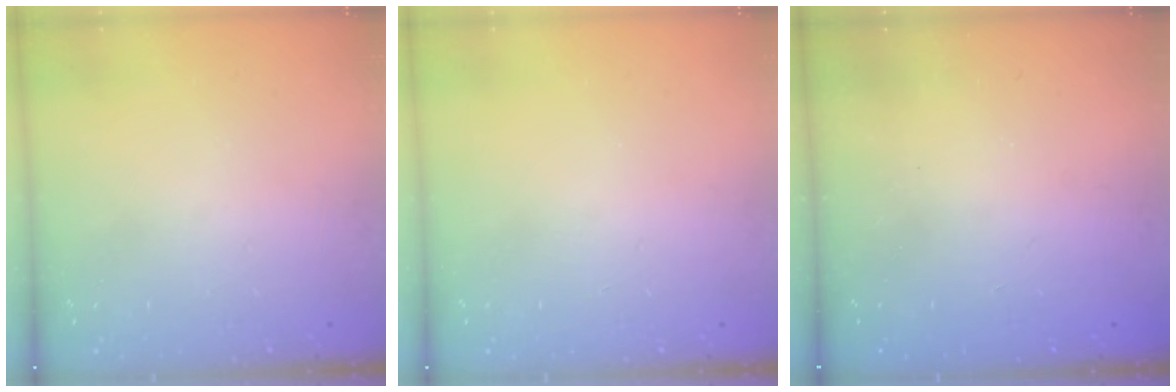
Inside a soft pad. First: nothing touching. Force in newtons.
{"total": 0.0}
{"total": 2.4, "press": 2.3, "slide": 0.8}